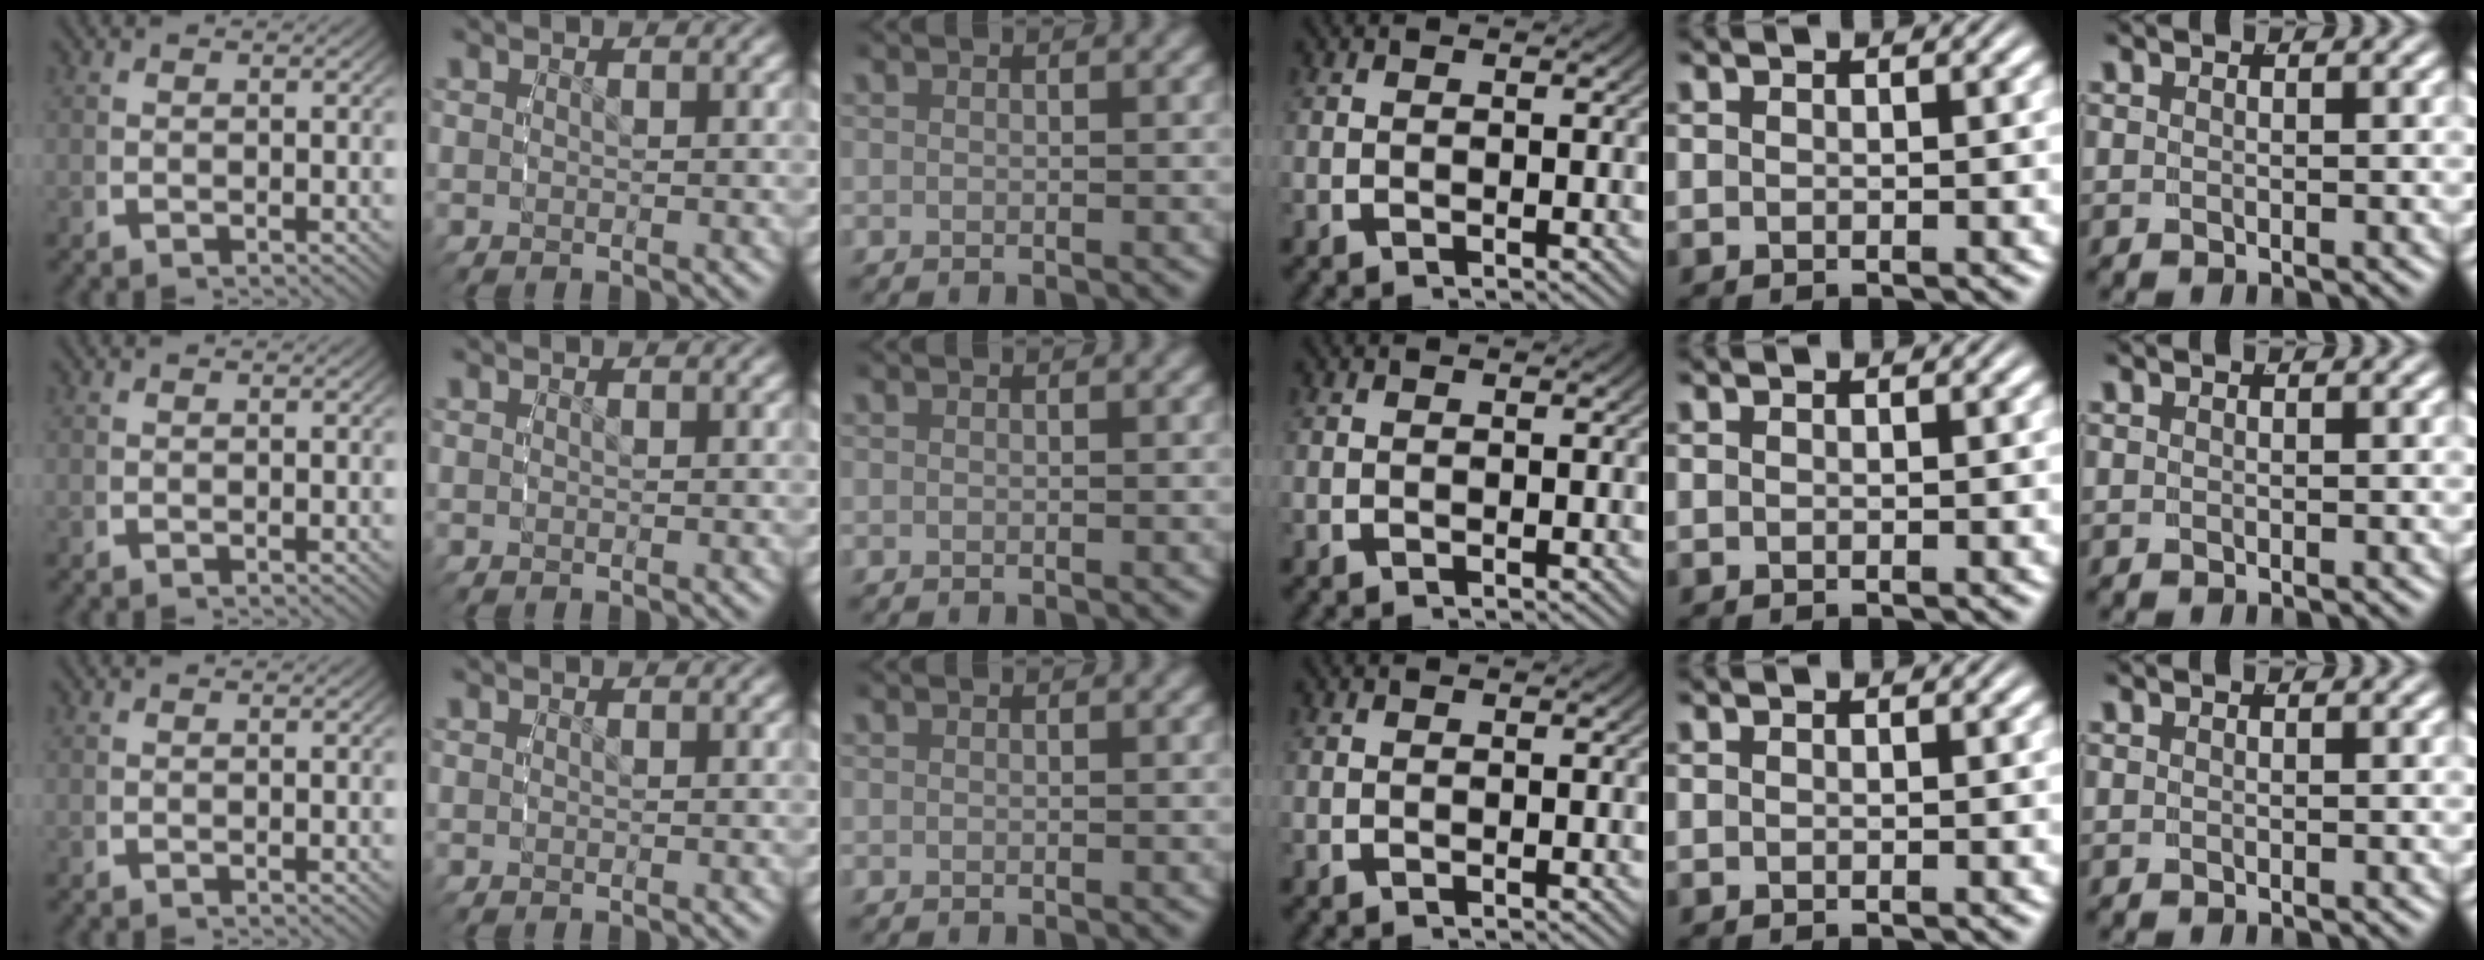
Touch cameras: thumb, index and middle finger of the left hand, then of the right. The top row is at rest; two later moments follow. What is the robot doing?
{"motion": "reach", "object": "paper plate"}